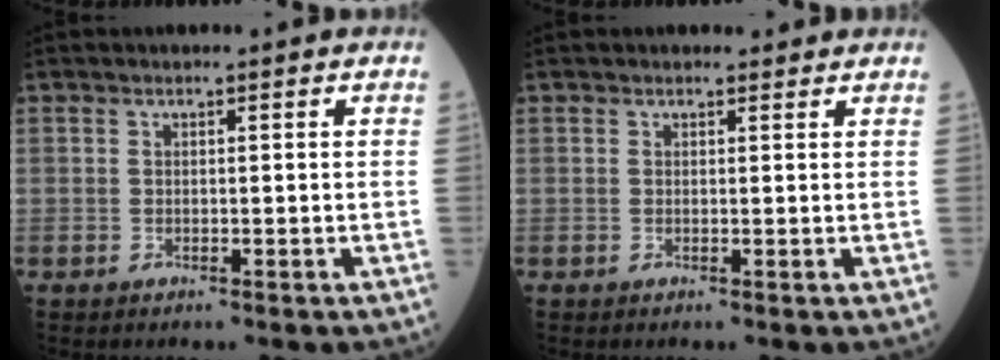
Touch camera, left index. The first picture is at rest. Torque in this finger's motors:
{"motor_torque": [0.05, -0.05, 0.02, 0.01]}